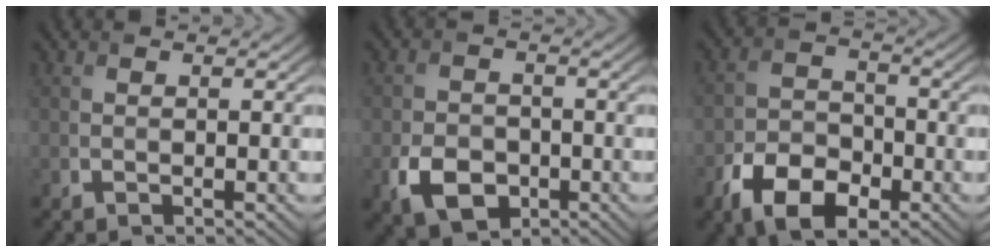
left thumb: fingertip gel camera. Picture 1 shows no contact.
{"total": 5.8, "force": [-2.4, 4.2, 3.2], "torque": [-0.069, -0.014, -0.044]}
{"total": 8.5, "force": [-4.6, 5.1, 5.0], "torque": [-0.101, -0.013, -0.084]}